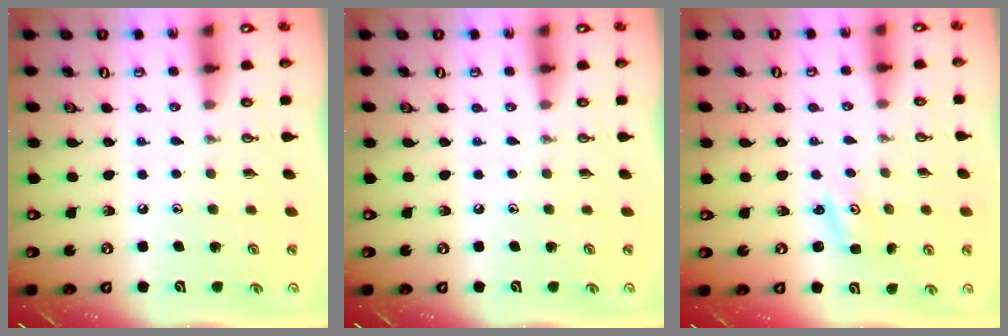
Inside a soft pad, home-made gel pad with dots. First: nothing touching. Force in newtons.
{"total": 0.0}
{"total": 2.0, "press": 2.0, "slide": 0.2}